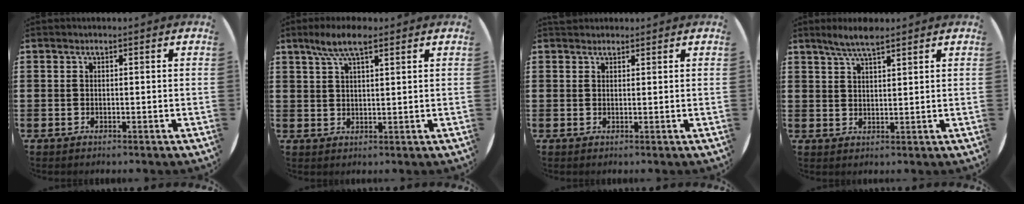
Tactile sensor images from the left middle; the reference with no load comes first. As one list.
[{"total": 5.5, "force": [3.7, 1.5, 3.8], "torque": [-0.072, 0.004, 0.064]}, {"total": 0.9, "force": [0.9, 0.3, -0.2], "torque": [0.012, 0.001, 0.015]}, {"total": 4.2, "force": [3.5, 0.6, 2.2], "torque": [-0.050, -0.001, 0.061]}]